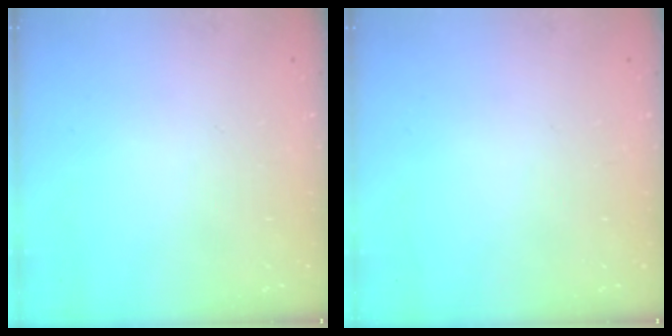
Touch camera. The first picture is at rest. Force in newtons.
{"total": 0.0}